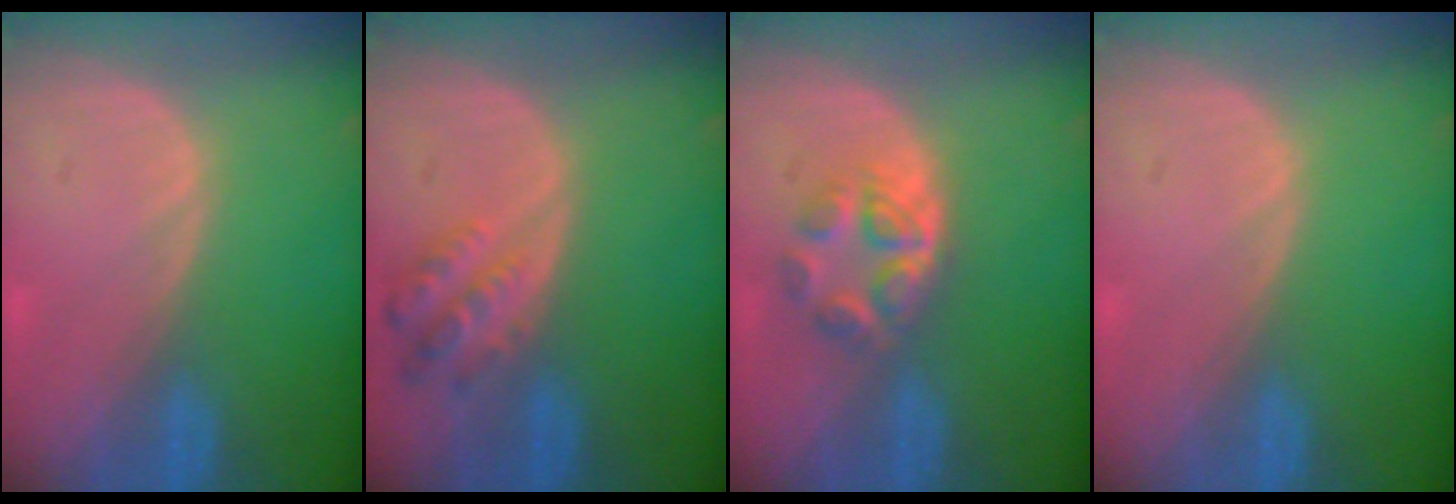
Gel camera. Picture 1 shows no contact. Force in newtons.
{"total": 5.0, "press": 4.8, "slide": 1.5}
{"total": 5.2, "press": 4.8, "slide": 2.0}
{"total": 0.0}